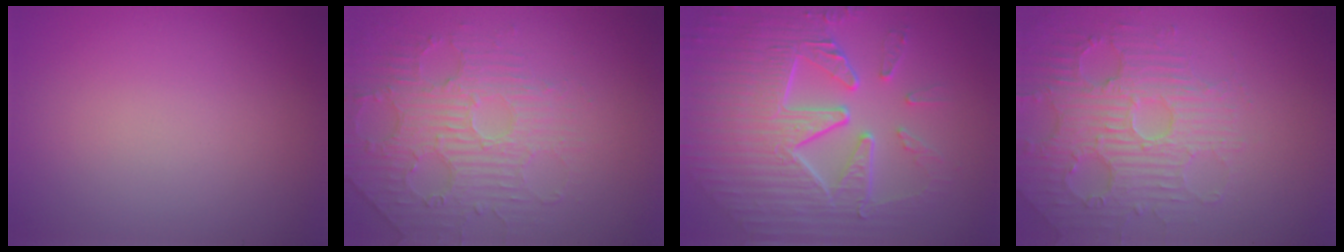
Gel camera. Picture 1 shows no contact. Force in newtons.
{"total": 4.6, "press": 3.6, "slide": 3.0}
{"total": 9.5, "press": 6.4, "slide": 7.1}
{"total": 4.5, "press": 4.5, "slide": 0.9}